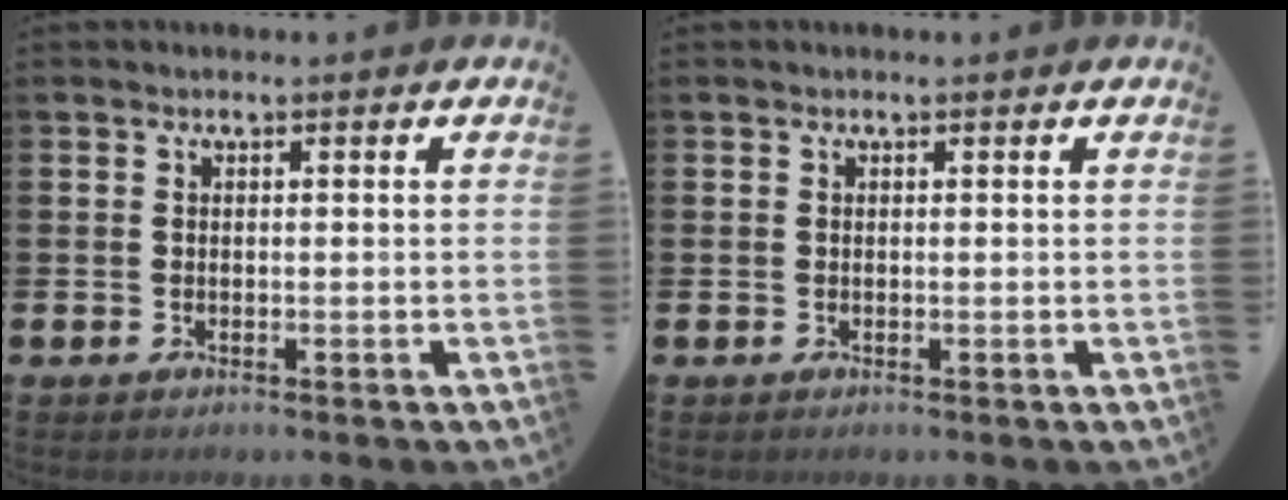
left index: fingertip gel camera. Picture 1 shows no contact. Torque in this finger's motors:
{"motor_torque": [0.70, -1.44, 0.02, -0.01]}